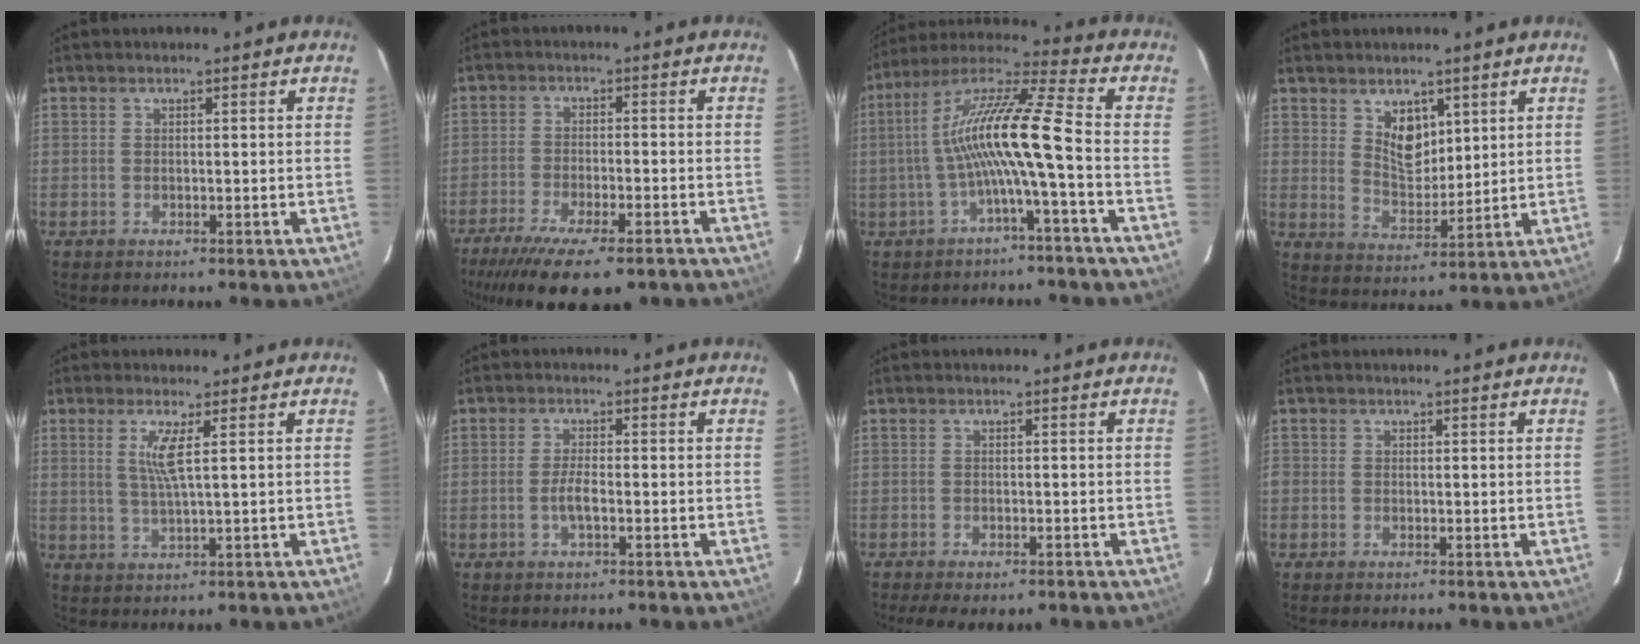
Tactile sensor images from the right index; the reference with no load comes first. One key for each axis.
{"total": 16.9, "fx": -12.8, "fy": 4.2, "fz": 10.1, "tx": -0.204, "ty": -0.057, "tz": -0.198}
{"total": 13.2, "fx": -2.6, "fy": -0.2, "fz": 13.0, "tx": -0.248, "ty": 0.015, "tz": -0.049}
{"total": 6.8, "fx": 3.5, "fy": 4.1, "fz": 4.1, "tx": -0.061, "ty": -0.001, "tz": 0.069}
{"total": 4.2, "fx": 1.3, "fy": -0.4, "fz": 4.0, "tx": -0.077, "ty": -0.007, "tz": 0.026}
{"total": 2.8, "fx": -1.1, "fy": 0.7, "fz": 2.6, "tx": -0.053, "ty": -0.002, "tz": -0.021}
{"total": 6.1, "fx": -4.7, "fy": 2.1, "fz": 3.4, "tx": -0.084, "ty": -0.020, "tz": -0.069}
{"total": 0.7, "fx": -0.3, "fy": 0.7, "fz": 0.1, "tx": -0.003, "ty": -0.001, "tz": -0.009}